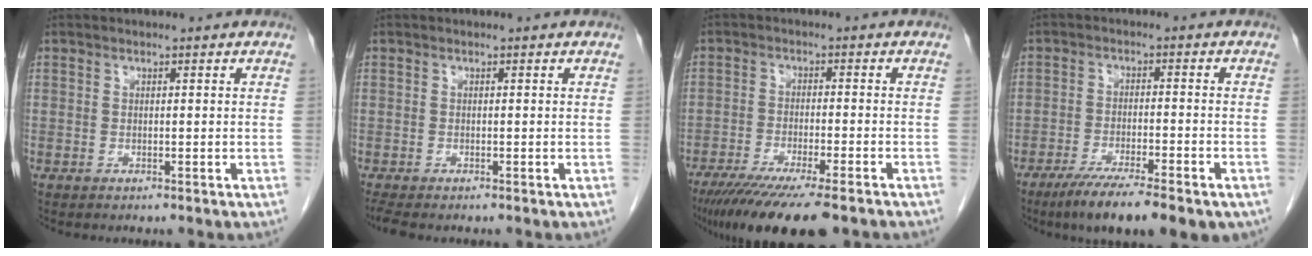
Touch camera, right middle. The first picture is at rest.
{"total": 2.2, "force": [-1.9, 0.4, 1.1], "torque": [-0.024, -0.008, -0.031]}
{"total": 14.6, "force": [-11.3, 1.6, 9.0], "torque": [-0.136, -0.036, -0.178]}
{"total": 12.6, "force": [-9.0, 2.2, 8.6], "torque": [-0.121, -0.021, -0.139]}